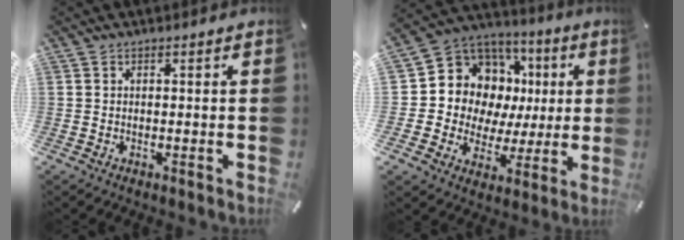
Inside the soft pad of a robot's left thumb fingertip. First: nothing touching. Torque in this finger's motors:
{"motor_torque": [2.07, 2.32, 0.47, 0.07, 0.07]}